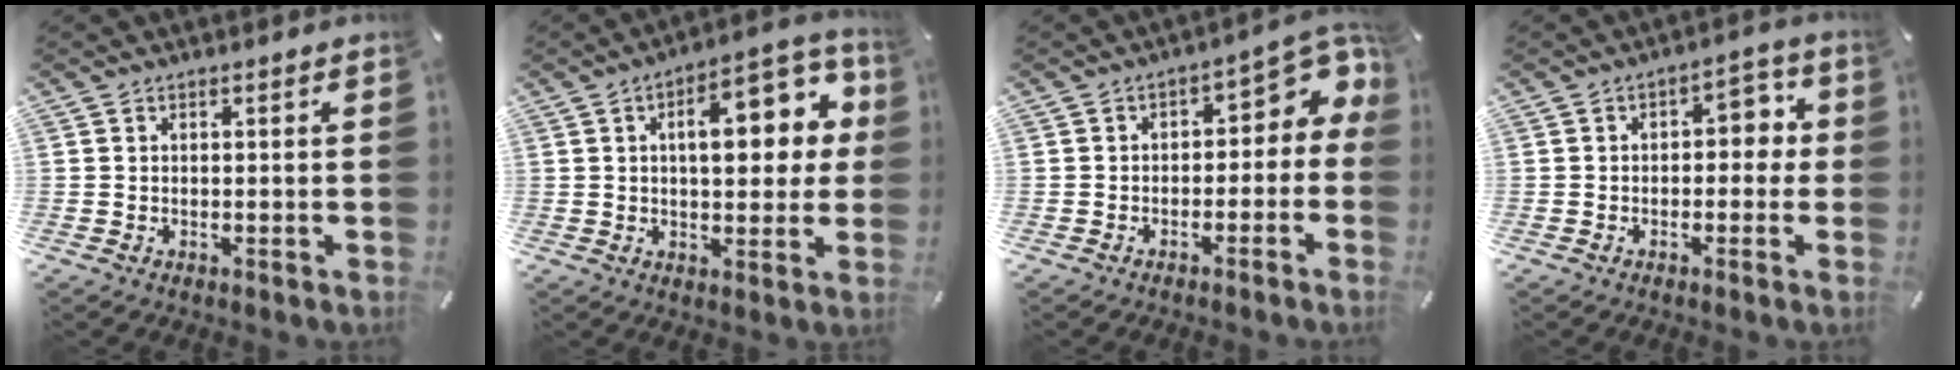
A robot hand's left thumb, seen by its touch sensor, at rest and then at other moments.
{"total": 15.9, "force": [4.2, 7.8, 13.2], "torque": [-0.177, -0.011, 0.064]}
{"total": 6.8, "force": [1.5, 4.6, 4.8], "torque": [-0.054, -0.013, 0.021]}
{"total": 5.4, "force": [-0.2, 3.6, 4.1], "torque": [-0.041, 0.002, -0.019]}